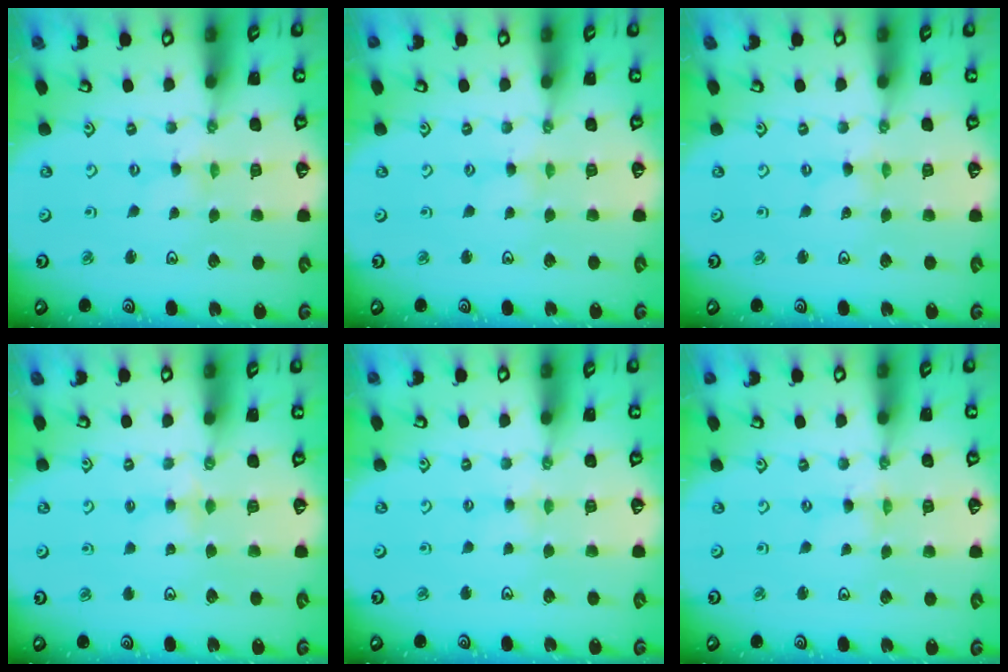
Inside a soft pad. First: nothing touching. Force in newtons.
{"total": 1.8, "press": 1.8, "slide": 0.2}
{"total": 0.0}
{"total": 2.4, "press": 2.4, "slide": 0.4}
{"total": 2.7, "press": 2.7, "slide": 0.4}
{"total": 0.0}